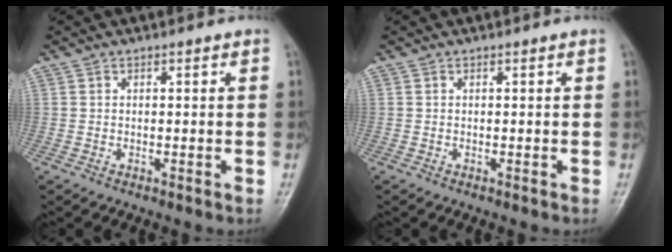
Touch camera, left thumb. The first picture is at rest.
{"total": 0.0}